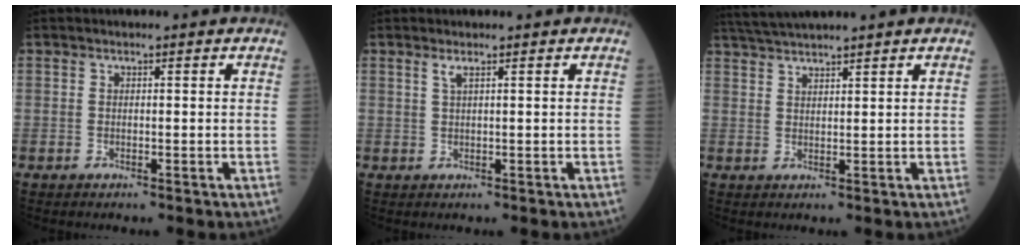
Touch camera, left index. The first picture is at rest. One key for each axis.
{"total": 1.0, "fx": 0.5, "fy": -0.1, "fz": 0.8, "tx": -0.022, "ty": -0.002, "tz": 0.012}
{"total": 5.6, "fx": 5.1, "fy": -0.9, "fz": 2.2, "tx": -0.043, "ty": 0.030, "tz": 0.097}